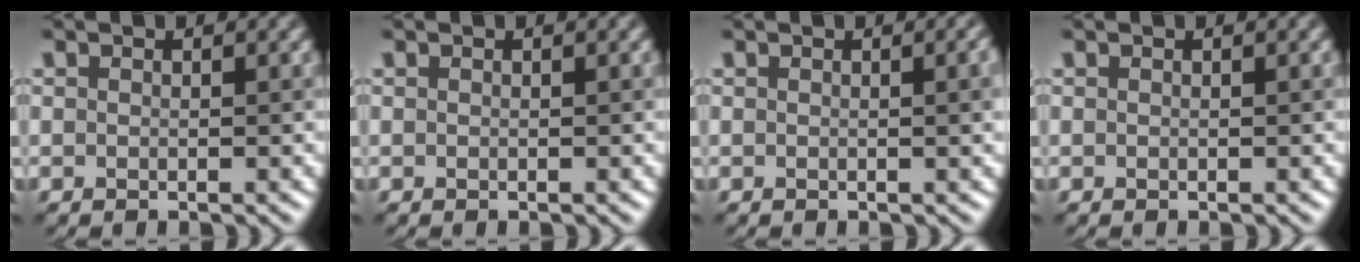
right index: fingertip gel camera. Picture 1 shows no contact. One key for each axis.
{"total": 0.0}
{"total": 2.7, "fx": 0.2, "fy": 1.0, "fz": 2.5, "tx": -0.011, "ty": 0.016, "tz": -0.003}
{"total": 0.0}